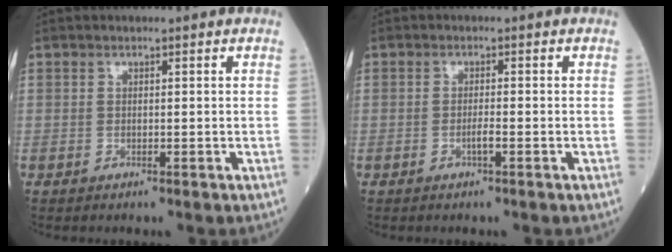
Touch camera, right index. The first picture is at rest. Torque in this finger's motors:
{"motor_torque": [0.19, -0.05, 0.13, 0.03]}